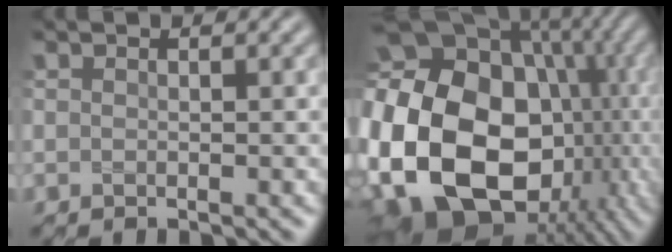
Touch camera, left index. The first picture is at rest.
{"total": 24.3, "force": [-3.6, 18.3, 15.5], "torque": [-0.317, -0.027, -0.062]}